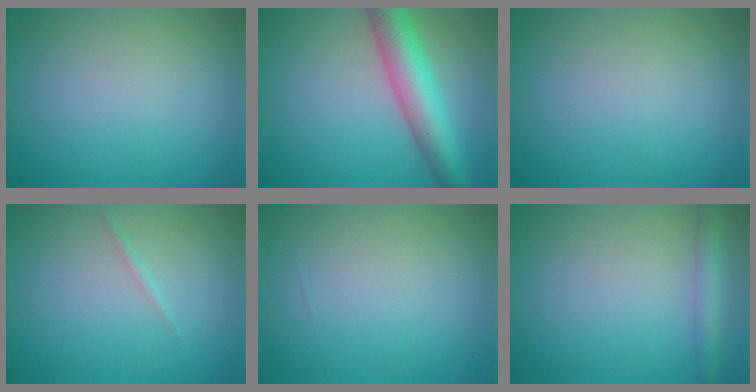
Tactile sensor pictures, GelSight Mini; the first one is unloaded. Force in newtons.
{"total": 7.2, "press": 7.2, "slide": 0.2}
{"total": 0.0}
{"total": 0.6, "press": 0.6, "slide": 0.0}
{"total": 0.0}
{"total": 2.4, "press": 2.4, "slide": 0.1}